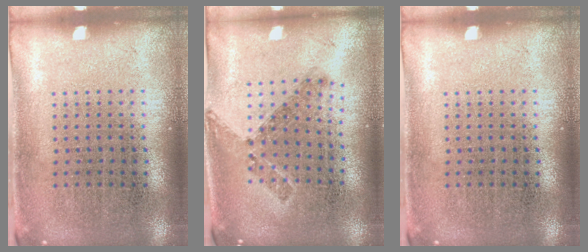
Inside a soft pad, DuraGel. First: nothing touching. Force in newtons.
{"total": 0.7, "press": 0.6, "slide": 0.3}
{"total": 0.0}